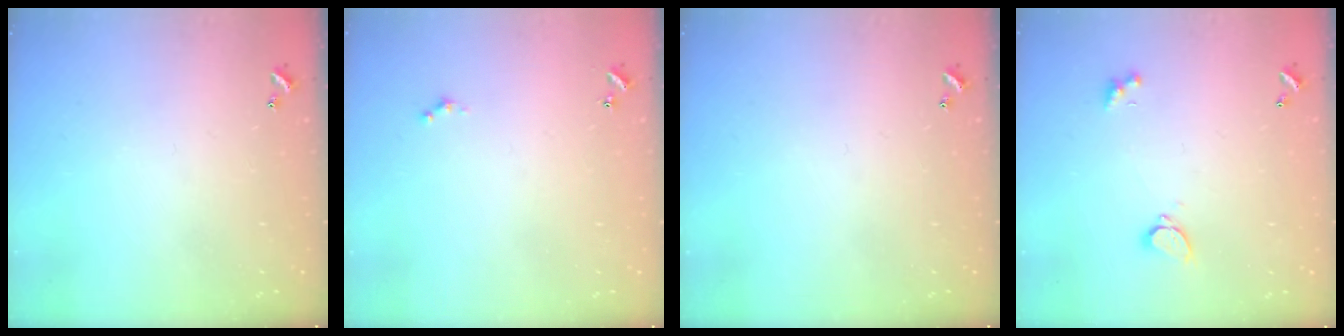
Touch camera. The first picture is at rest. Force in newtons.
{"total": 0.0}
{"total": 0.0}
{"total": 2.1, "press": 1.8, "slide": 1.0}